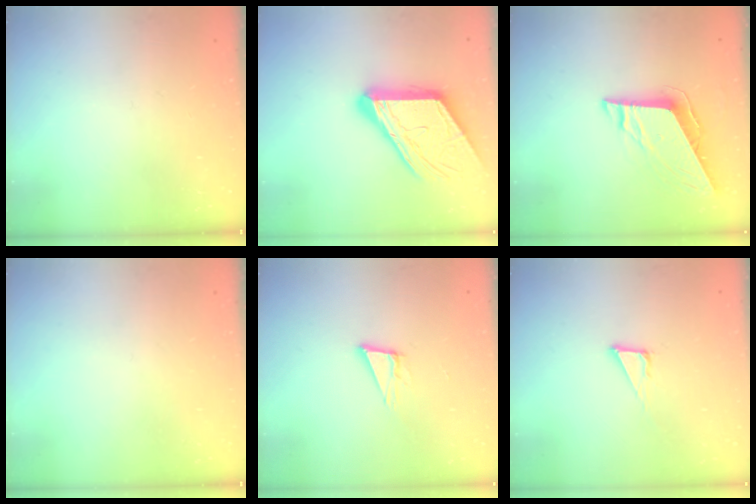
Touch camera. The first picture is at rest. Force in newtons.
{"total": 17.8, "press": 17.7, "slide": 1.8}
{"total": 8.9, "press": 8.8, "slide": 1.2}
{"total": 0.0}
{"total": 7.7, "press": 7.0, "slide": 3.2}
{"total": 3.8, "press": 3.8, "slide": 0.0}